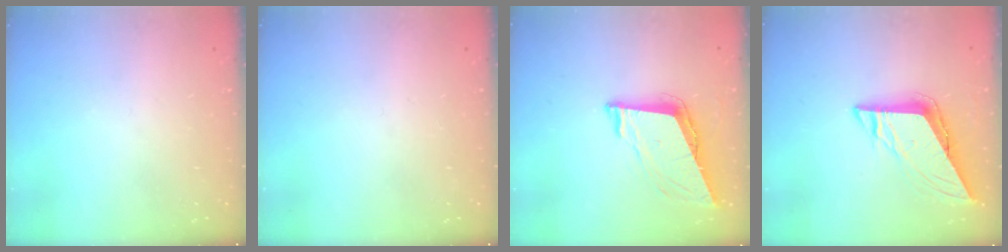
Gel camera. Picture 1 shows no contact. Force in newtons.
{"total": 0.0}
{"total": 9.2, "press": 8.6, "slide": 3.3}
{"total": 8.3, "press": 8.3, "slide": 0.8}